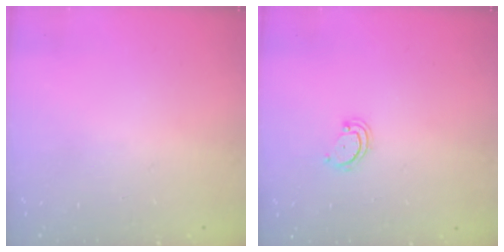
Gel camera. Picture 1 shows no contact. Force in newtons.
{"total": 2.6, "press": 2.6, "slide": 0.3}